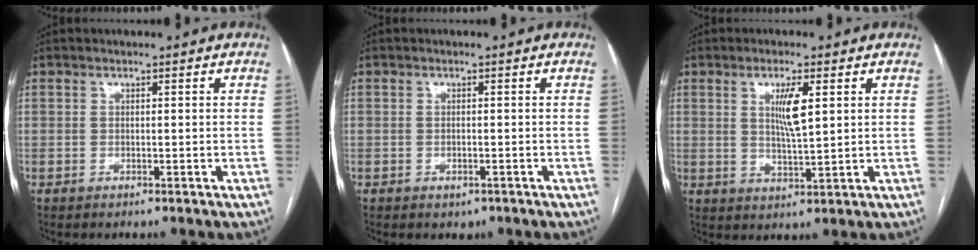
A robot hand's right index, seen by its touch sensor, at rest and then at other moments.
{"total": 1.2, "force": [-0.7, 0.8, 0.7], "torque": [-0.012, 0.000, -0.001]}
{"total": 5.2, "force": [1.7, 0.5, 4.9], "torque": [-0.092, -0.007, 0.032]}